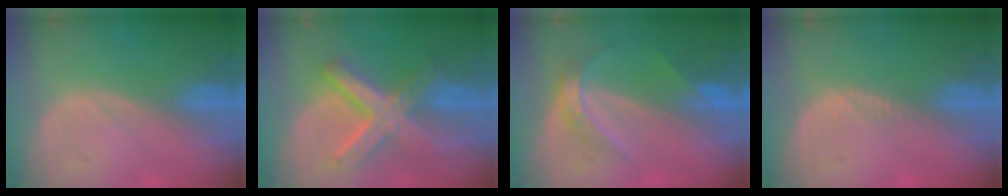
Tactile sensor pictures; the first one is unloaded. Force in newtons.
{"total": 9.0, "press": 9.0, "slide": 0.6}
{"total": 4.8, "press": 4.3, "slide": 2.2}
{"total": 0.7, "press": 0.6, "slide": 0.4}